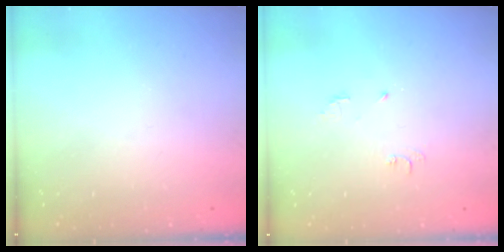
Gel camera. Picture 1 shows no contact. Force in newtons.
{"total": 4.7, "press": 4.7, "slide": 0.7}